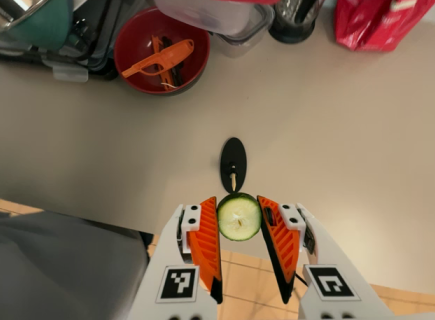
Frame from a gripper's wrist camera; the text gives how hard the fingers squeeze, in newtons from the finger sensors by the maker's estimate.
{"total": 6.6, "left": 6.4, "right": 6.8}